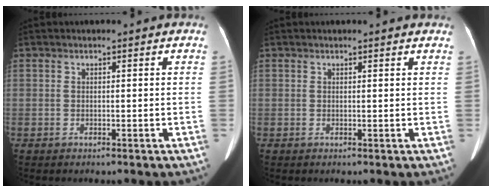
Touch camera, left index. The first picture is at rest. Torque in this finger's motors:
{"motor_torque": [0.23, -0.03, -0.08, -0.02]}